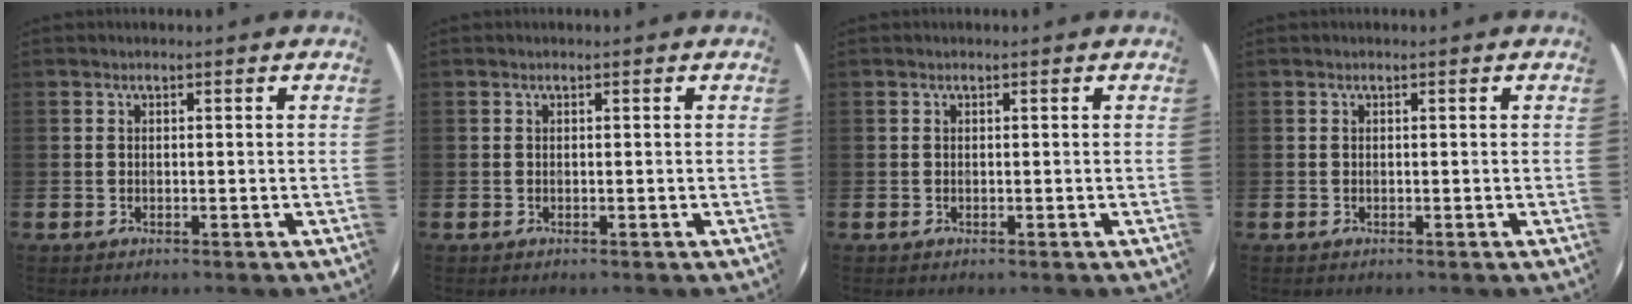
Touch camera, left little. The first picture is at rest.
{"total": 0.0}
{"total": 0.0}
{"total": 0.0}